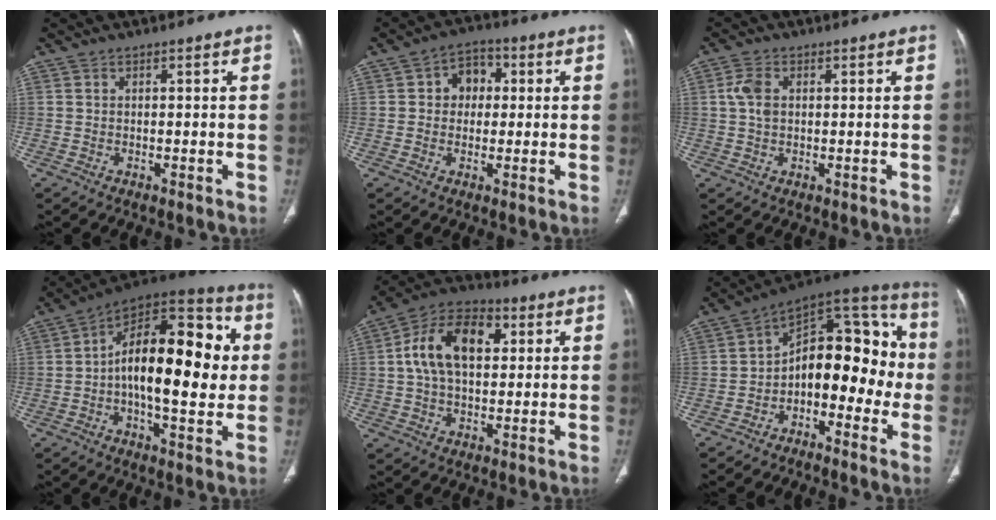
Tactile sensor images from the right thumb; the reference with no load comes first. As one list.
[{"total": 6.3, "force": [1.0, 5.1, 3.6], "torque": [-0.023, 0.011, 0.008]}, {"total": 3.9, "force": [0.6, 2.4, 3.0], "torque": [-0.073, 0.006, 0.011]}, {"total": 23.2, "force": [1.0, 10.8, 20.5], "torque": [-0.286, 0.033, 0.004]}, {"total": 14.6, "force": [3.1, 8.9, 11.1], "torque": [-0.187, 0.021, 0.047]}, {"total": 17.4, "force": [-2.7, 10.4, 13.6], "torque": [-0.135, 0.070, -0.054]}]